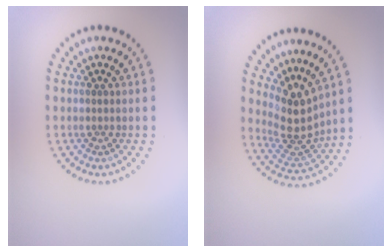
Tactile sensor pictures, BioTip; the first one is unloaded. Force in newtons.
{"total": 4.0, "press": 3.0, "slide": 2.7}